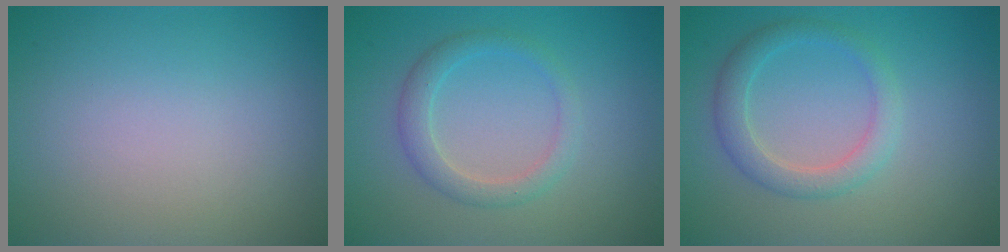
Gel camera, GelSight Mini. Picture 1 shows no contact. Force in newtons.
{"total": 2.4, "press": 2.4, "slide": 0.2}
{"total": 2.8, "press": 2.8, "slide": 0.1}